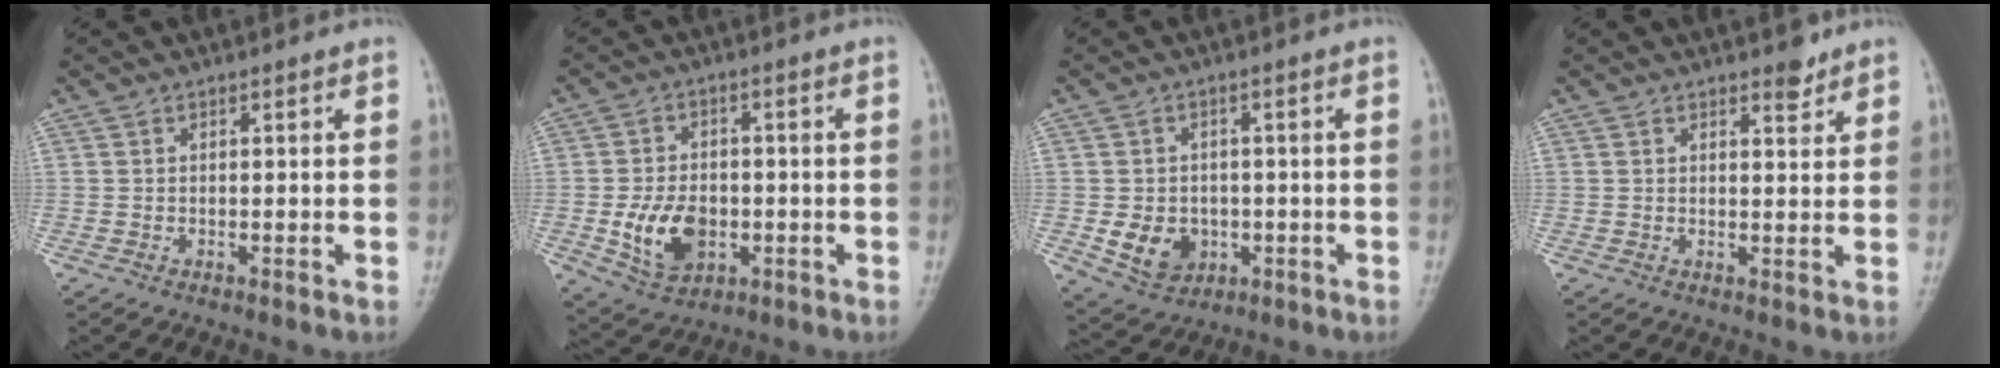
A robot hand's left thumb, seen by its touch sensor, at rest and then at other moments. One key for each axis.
{"total": 9.8, "fx": -2.3, "fy": 6.8, "fz": 6.8, "tx": -0.099, "ty": 0.001, "tz": -0.030}
{"total": 7.3, "fx": -1.8, "fy": 6.0, "fz": 3.8, "tx": -0.040, "ty": 0.004, "tz": -0.015}
{"total": 2.5, "fx": 2.0, "fy": 1.1, "fz": 1.2, "tx": -0.004, "ty": -0.013, "tz": 0.027}